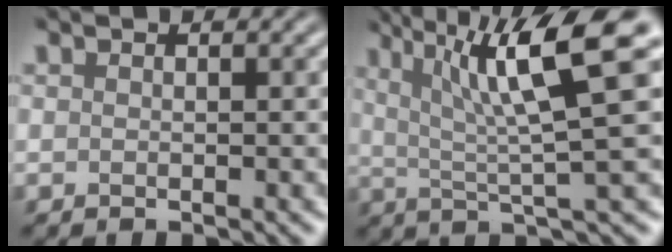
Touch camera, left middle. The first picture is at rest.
{"total": 10.0, "force": [3.5, 2.1, 9.1], "torque": [-0.138, 0.010, 0.057]}